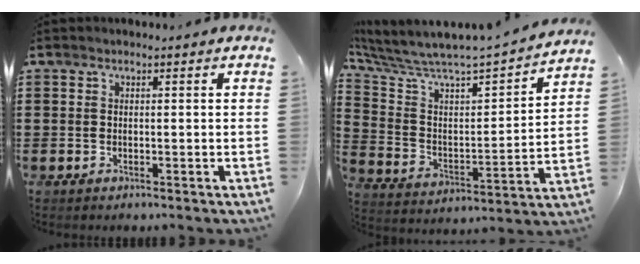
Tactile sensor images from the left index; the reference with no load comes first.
{"total": 4.6, "force": [4.3, 0.5, 1.5], "torque": [-0.060, -0.056, 0.065]}